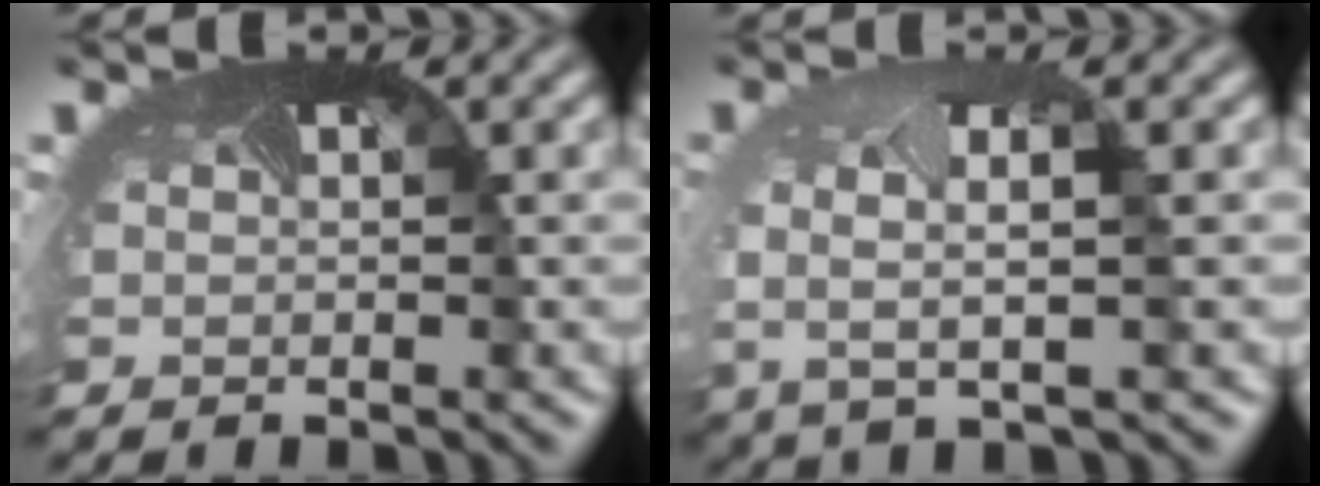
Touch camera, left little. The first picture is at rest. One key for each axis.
{"total": 2.6, "fx": 0.0, "fy": 0.5, "fz": 2.6, "tx": -0.064, "ty": -0.005, "tz": -0.003}